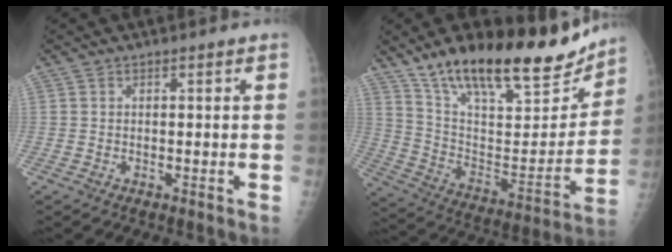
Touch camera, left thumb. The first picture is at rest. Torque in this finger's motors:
{"motor_torque": [0.38, 0.27, 1.43, -1.34, 0.14]}